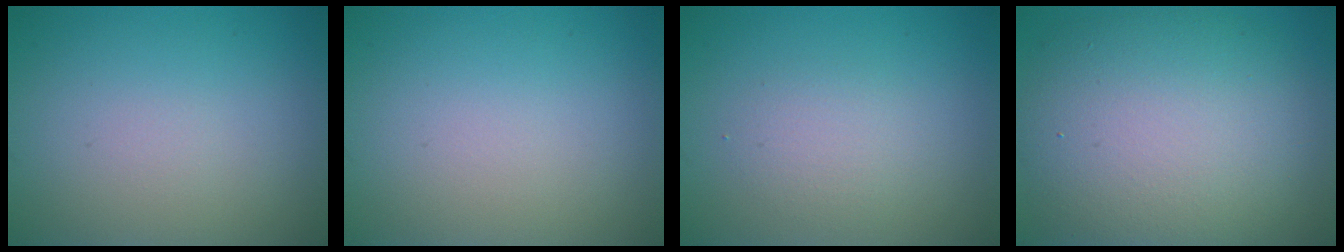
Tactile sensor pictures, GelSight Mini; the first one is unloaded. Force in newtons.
{"total": 0.0}
{"total": 1.7, "press": 1.7, "slide": 0.0}
{"total": 11.5, "press": 11.4, "slide": 1.2}